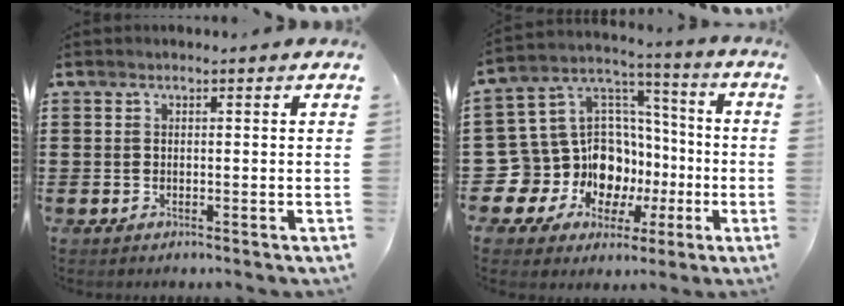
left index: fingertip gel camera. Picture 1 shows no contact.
{"total": 14.0, "force": [-4.8, 12.4, 4.2], "torque": [-0.126, -0.019, -0.058]}